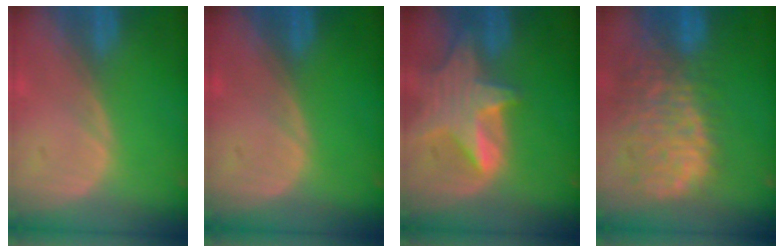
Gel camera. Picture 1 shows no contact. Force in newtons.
{"total": 0.0}
{"total": 8.0, "press": 7.3, "slide": 3.3}
{"total": 13.7, "press": 11.2, "slide": 7.9}